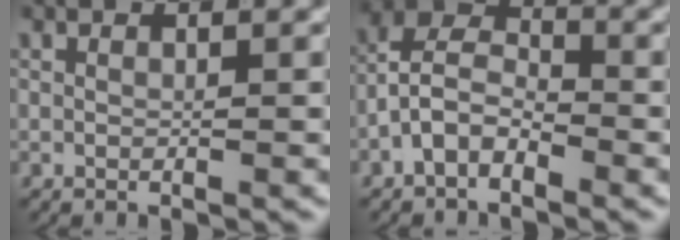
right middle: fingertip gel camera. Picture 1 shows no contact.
{"total": 6.0, "force": [-0.6, 4.8, 3.5], "torque": [-0.051, -0.001, -0.033]}